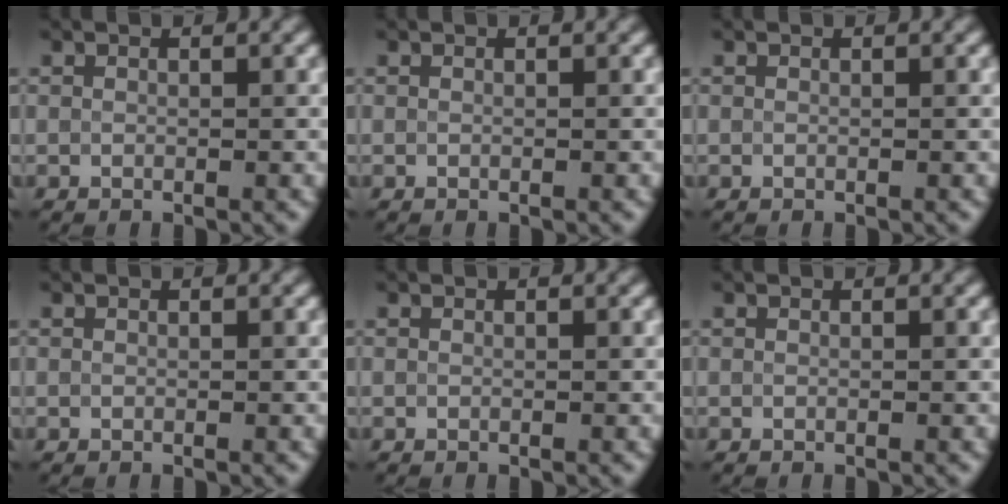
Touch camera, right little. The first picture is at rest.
{"total": 0.0}
{"total": 0.0}
{"total": 0.0}
{"total": 0.0}
{"total": 0.0}